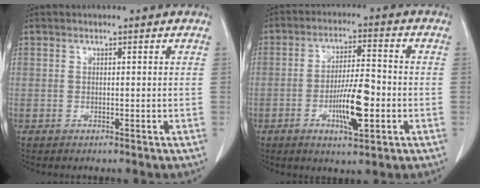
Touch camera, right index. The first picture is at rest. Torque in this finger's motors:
{"motor_torque": [0.23, 0.15, 0.24, 0.07]}